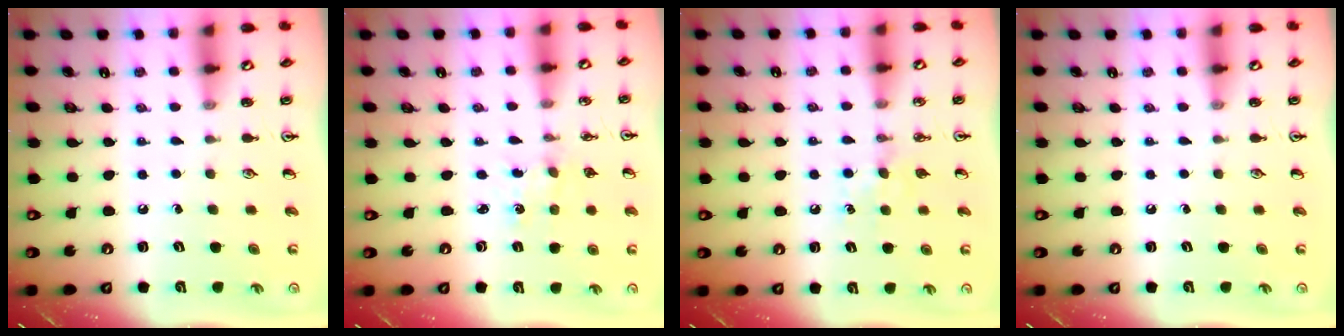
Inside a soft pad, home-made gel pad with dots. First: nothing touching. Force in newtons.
{"total": 0.0}
{"total": 5.1, "press": 5.0, "slide": 0.7}
{"total": 0.0}